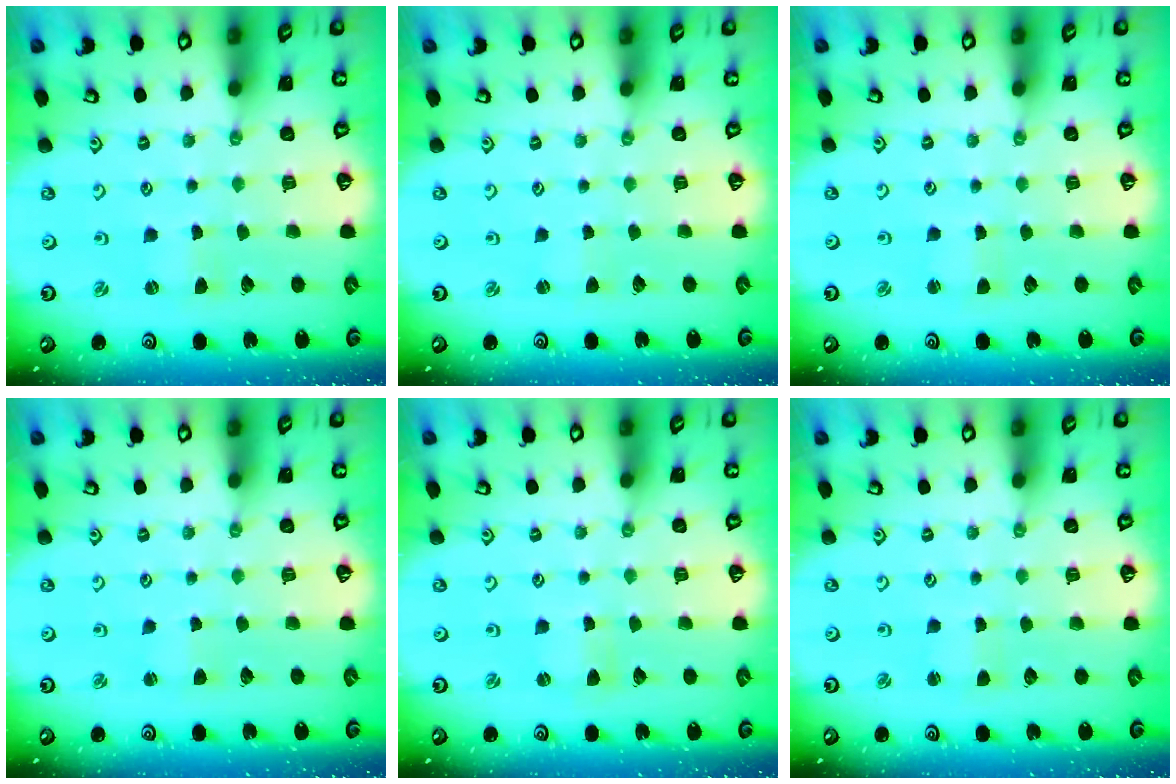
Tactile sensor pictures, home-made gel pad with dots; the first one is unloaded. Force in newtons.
{"total": 0.0}
{"total": 1.3, "press": 1.3, "slide": 0.1}
{"total": 1.8, "press": 1.8, "slide": 0.2}
{"total": 0.0}
{"total": 1.3, "press": 1.3, "slide": 0.1}